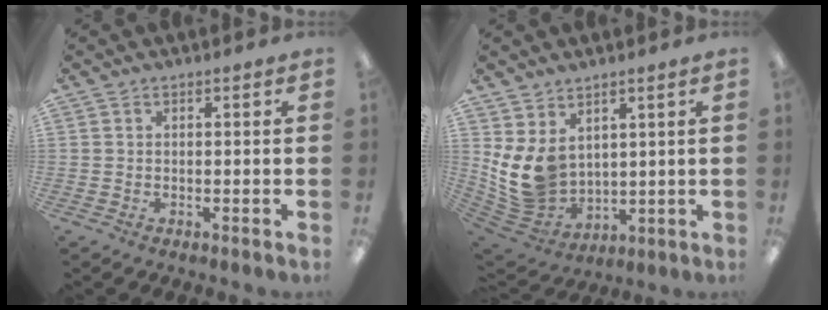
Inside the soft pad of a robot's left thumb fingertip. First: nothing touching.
{"total": 10.6, "force": [4.1, 7.7, 6.0], "torque": [-0.148, -0.036, 0.085]}